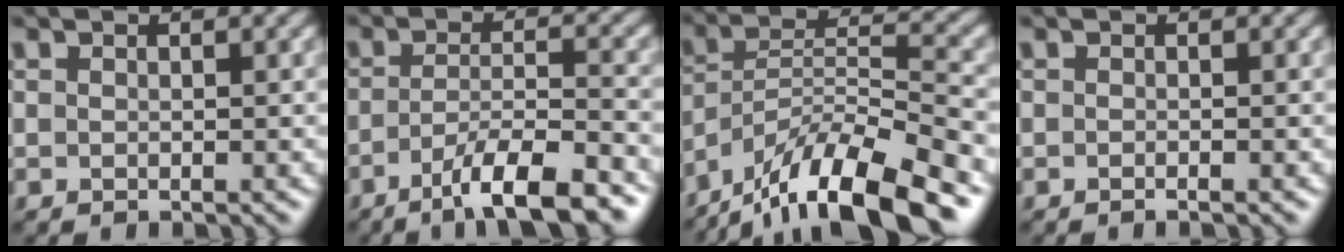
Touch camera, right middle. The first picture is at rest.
{"total": 7.4, "force": [-4.8, 1.5, 5.5], "torque": [-0.086, 0.000, -0.081]}
{"total": 13.4, "force": [-10.4, 3.2, 7.9], "torque": [-0.145, 0.010, -0.187]}
{"total": 0.5, "force": [-0.5, -0.1, 0.3], "torque": [-0.008, -0.006, -0.010]}